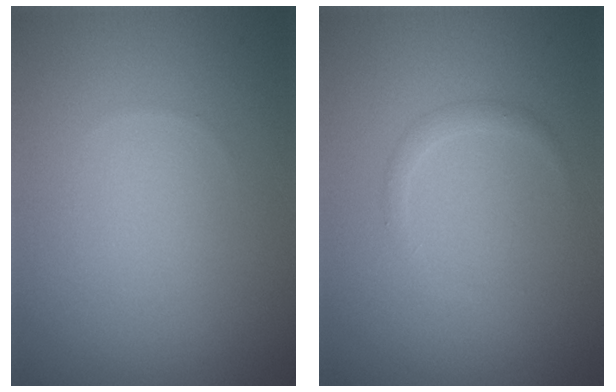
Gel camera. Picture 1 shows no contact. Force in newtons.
{"total": 1.0, "press": 1.0, "slide": 0.1}